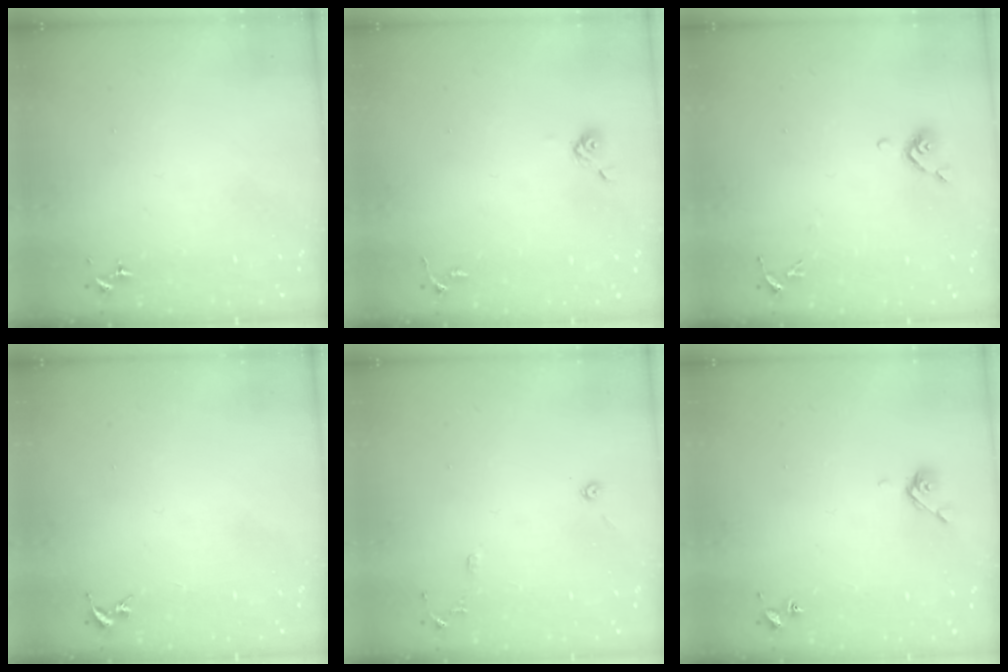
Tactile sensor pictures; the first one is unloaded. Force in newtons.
{"total": 3.8, "press": 3.5, "slide": 1.6}
{"total": 6.3, "press": 6.1, "slide": 1.5}
{"total": 0.0}
{"total": 6.0, "press": 5.9, "slide": 0.8}
{"total": 5.3, "press": 5.1, "slide": 1.3}